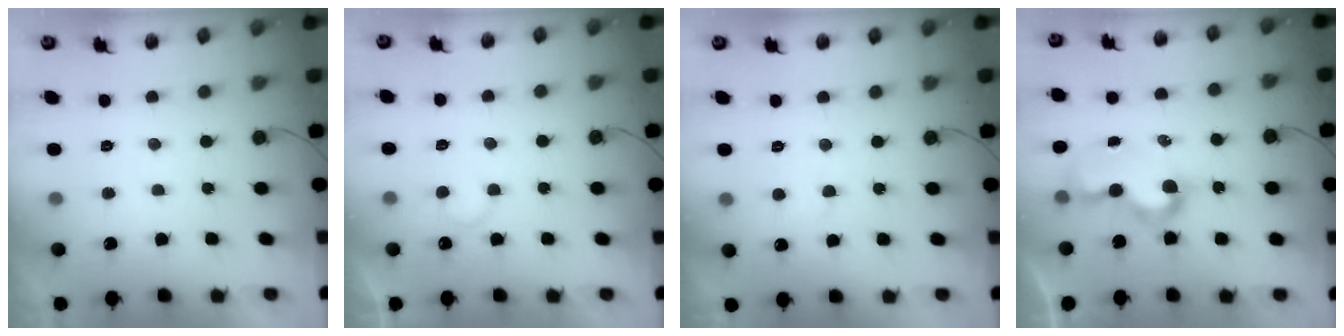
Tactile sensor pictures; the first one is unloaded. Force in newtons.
{"total": 6.0, "press": 6.0, "slide": 0.6}
{"total": 2.5, "press": 2.4, "slide": 0.3}
{"total": 8.7, "press": 8.7, "slide": 0.2}